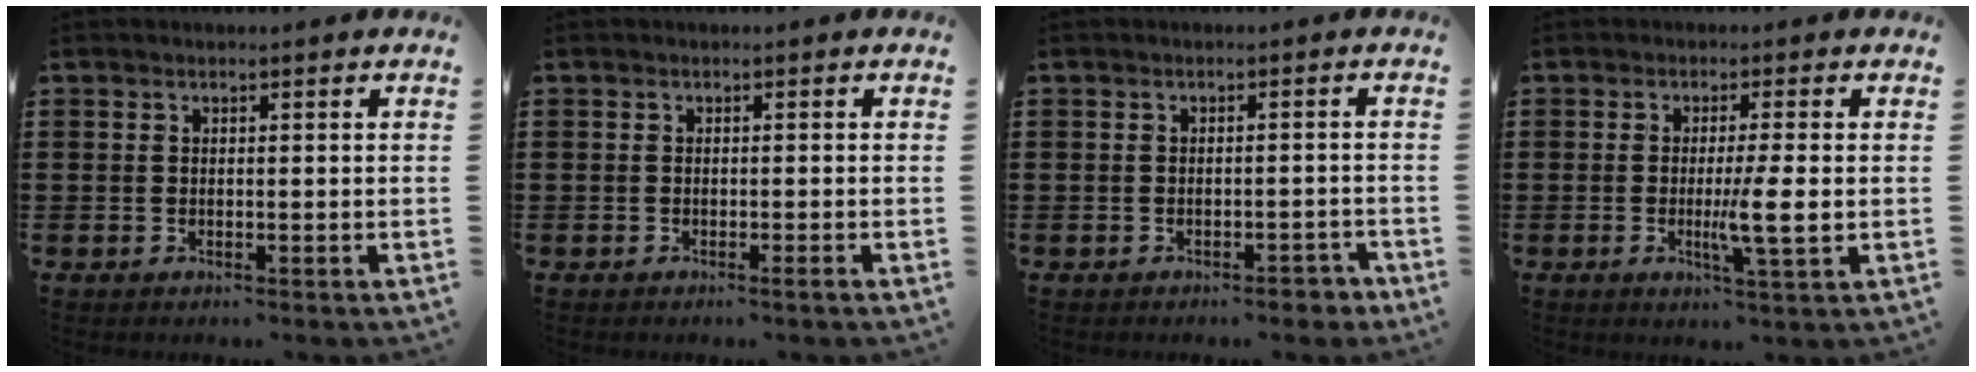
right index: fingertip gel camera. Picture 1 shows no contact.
{"total": 0.8, "force": [-0.5, -0.2, 0.6], "torque": [-0.011, -0.003, -0.009]}
{"total": 2.1, "force": [-1.7, 0.6, 1.0], "torque": [-0.020, 0.003, -0.035]}
{"total": 5.6, "force": [-0.6, 0.2, 5.5], "torque": [-0.095, -0.010, -0.013]}